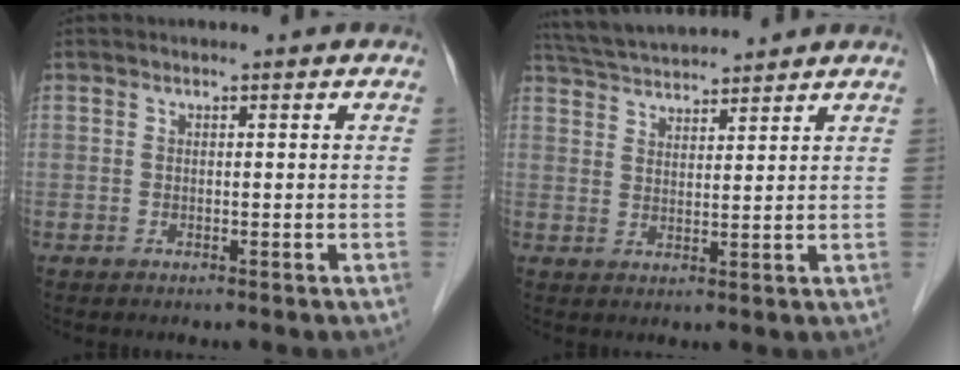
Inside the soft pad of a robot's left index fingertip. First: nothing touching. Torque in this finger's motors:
{"motor_torque": [-0.19, -0.76, 0.29, 0.14]}